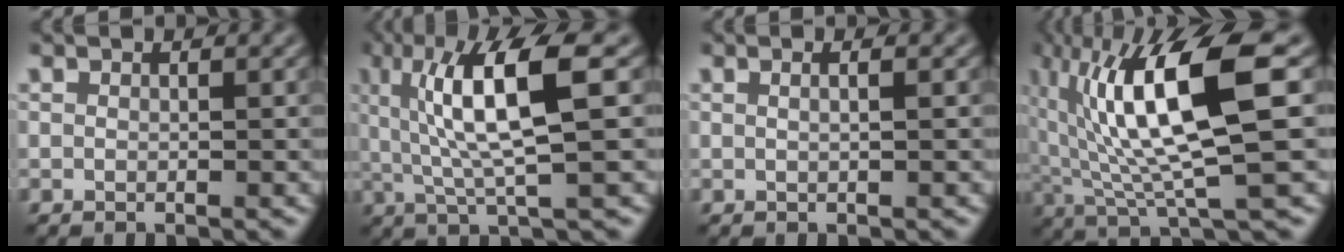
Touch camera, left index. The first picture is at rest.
{"total": 8.0, "force": [1.3, 1.5, 7.7], "torque": [-0.129, 0.003, 0.031]}
{"total": 1.6, "force": [0.1, 0.7, 1.4], "torque": [0.001, 0.004, -0.014]}
{"total": 11.7, "force": [1.9, 2.6, 11.3], "torque": [-0.196, 0.007, 0.048]}